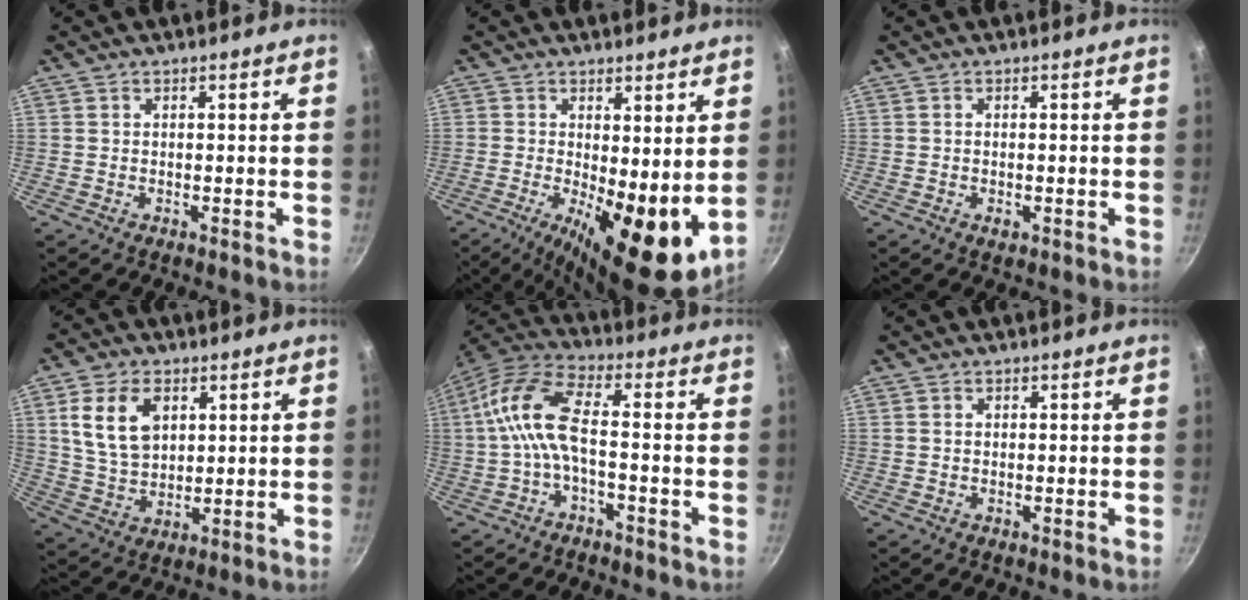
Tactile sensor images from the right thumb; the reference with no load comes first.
{"total": 14.1, "force": [-0.7, 5.4, 13.0], "torque": [-0.179, -0.025, -0.003]}
{"total": 1.3, "force": [-0.5, 0.6, 1.0], "torque": [-0.019, -0.001, -0.007]}
{"total": 11.3, "force": [3.7, 7.6, 7.5], "torque": [-0.122, -0.013, 0.075]}
{"total": 10.2, "force": [-2.0, 4.1, 9.1], "torque": [-0.204, 0.038, -0.052]}
{"total": 0.7, "force": [0.2, 0.5, 0.4], "torque": [-0.008, 0.004, 0.003]}